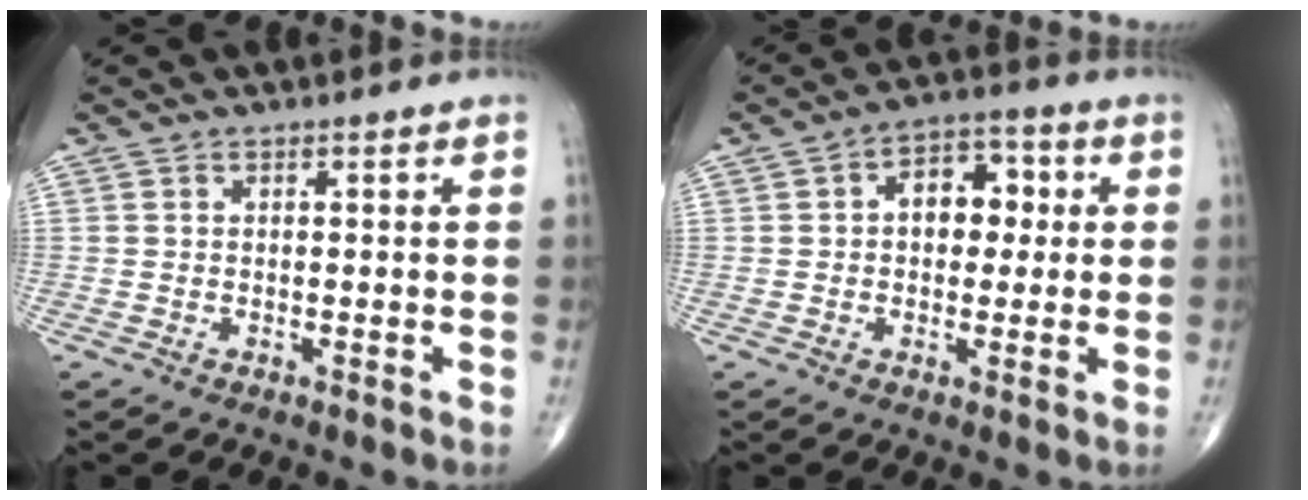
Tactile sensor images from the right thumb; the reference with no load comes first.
{"total": 8.3, "force": [1.1, 5.6, 6.0], "torque": [-0.048, 0.018, 0.008]}